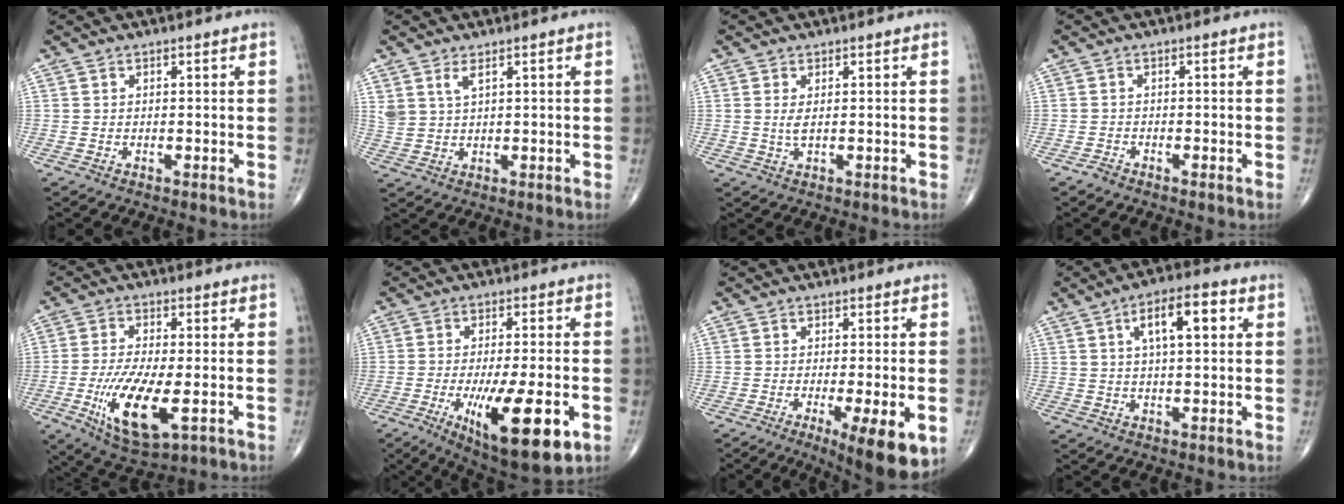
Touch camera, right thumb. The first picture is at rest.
{"total": 3.5, "force": [2.1, 1.4, 2.4], "torque": [-0.052, -0.009, 0.048]}
{"total": 1.9, "force": [0.3, 0.6, 1.7], "torque": [-0.040, -0.004, 0.012]}
{"total": 1.0, "force": [-0.9, 0.3, 0.2], "torque": [-0.003, 0.000, -0.020]}
{"total": 13.7, "force": [-3.9, 5.0, 12.2], "torque": [-0.234, -0.013, -0.058]}
{"total": 17.4, "force": [-6.0, 4.9, 15.6], "torque": [-0.240, -0.007, -0.081]}
{"total": 12.2, "force": [-4.6, 2.7, 11.0], "torque": [-0.129, -0.011, -0.059]}
{"total": 9.4, "force": [2.8, 3.6, 8.2], "torque": [-0.122, 0.012, 0.039]}